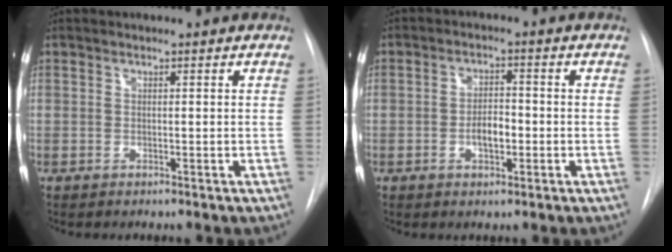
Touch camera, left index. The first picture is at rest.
{"total": 3.9, "force": [-1.0, 1.8, 3.3], "torque": [-0.056, 0.005, -0.018]}